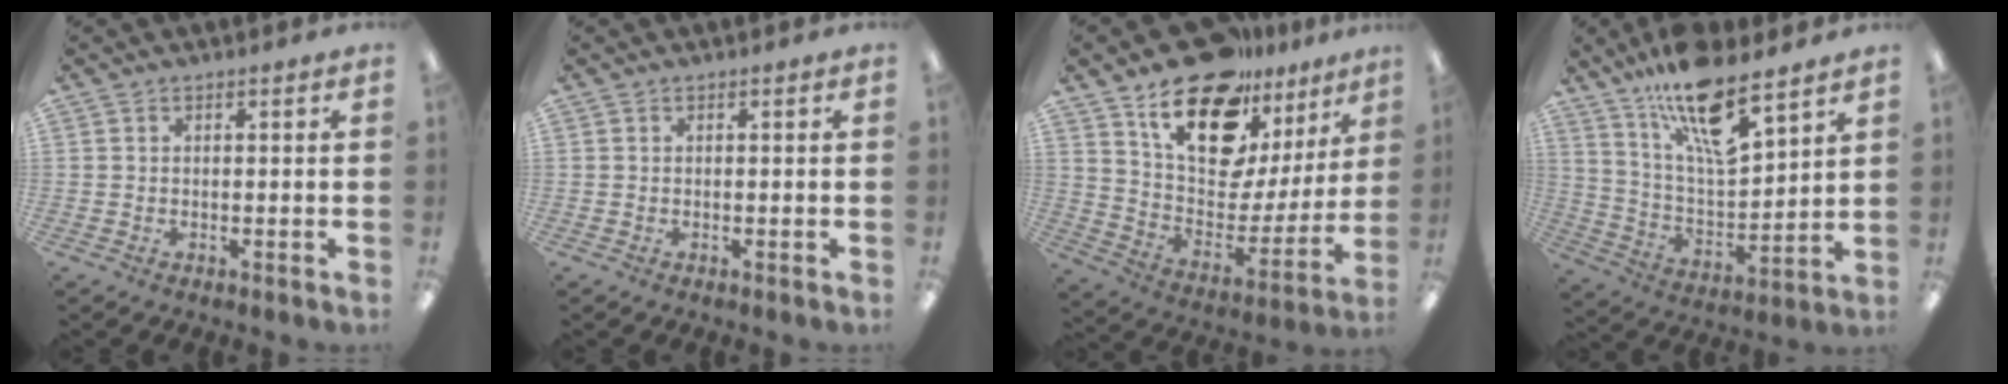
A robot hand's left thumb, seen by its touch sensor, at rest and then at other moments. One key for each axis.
{"total": 0.0}
{"total": 21.4, "fx": 14.8, "fy": 11.0, "fz": 10.9, "tx": -0.179, "ty": -0.102, "tz": 0.265}
{"total": 17.7, "fx": 12.6, "fy": 5.4, "fz": 11.2, "tx": -0.196, "ty": -0.071, "tz": 0.212}